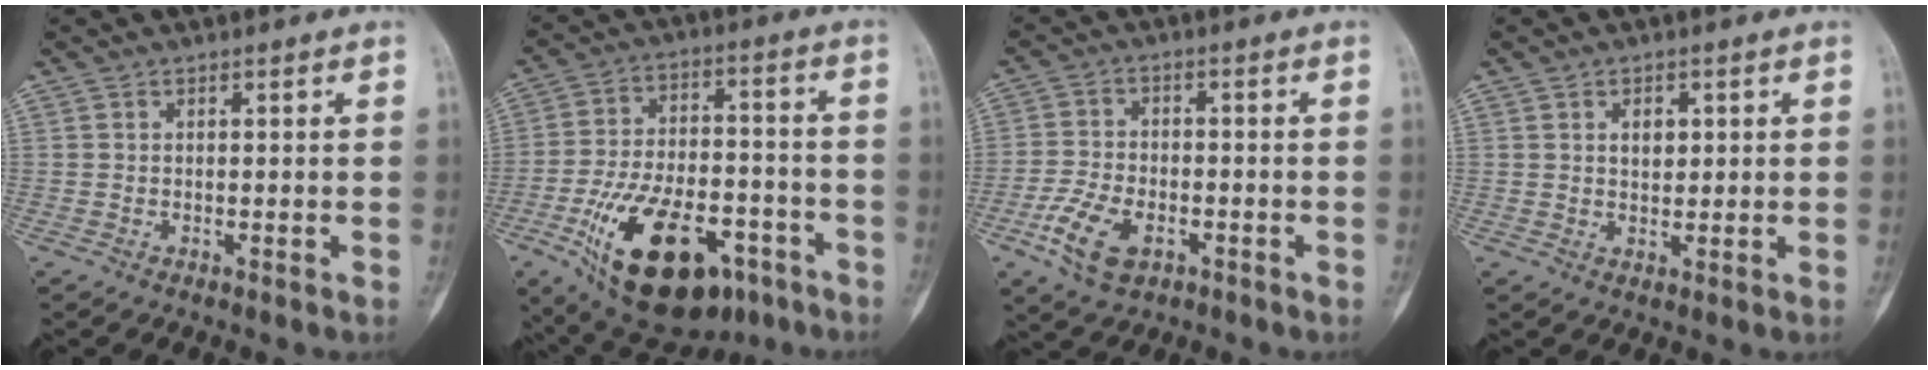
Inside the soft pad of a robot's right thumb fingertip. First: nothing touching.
{"total": 23.9, "force": [-11.4, 12.2, 17.1], "torque": [-0.298, 0.040, -0.172]}
{"total": 9.0, "force": [-4.0, 5.1, 6.2], "torque": [-0.125, 0.009, -0.075]}
{"total": 3.0, "force": [0.9, 2.0, 2.0], "torque": [-0.015, -0.002, 0.015]}